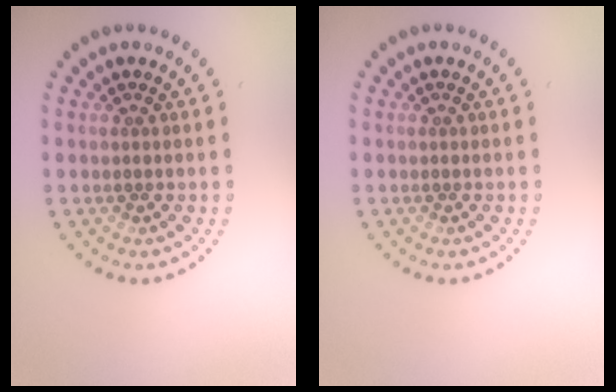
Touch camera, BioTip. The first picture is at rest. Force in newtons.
{"total": 0.0}